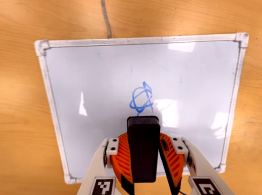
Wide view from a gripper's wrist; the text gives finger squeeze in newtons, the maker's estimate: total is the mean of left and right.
{"total": 8.4, "left": 8.2, "right": 8.7}